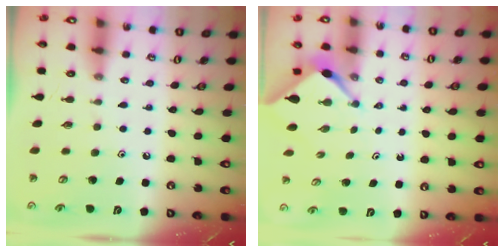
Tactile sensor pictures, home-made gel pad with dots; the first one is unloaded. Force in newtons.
{"total": 2.1, "press": 2.1, "slide": 0.3}